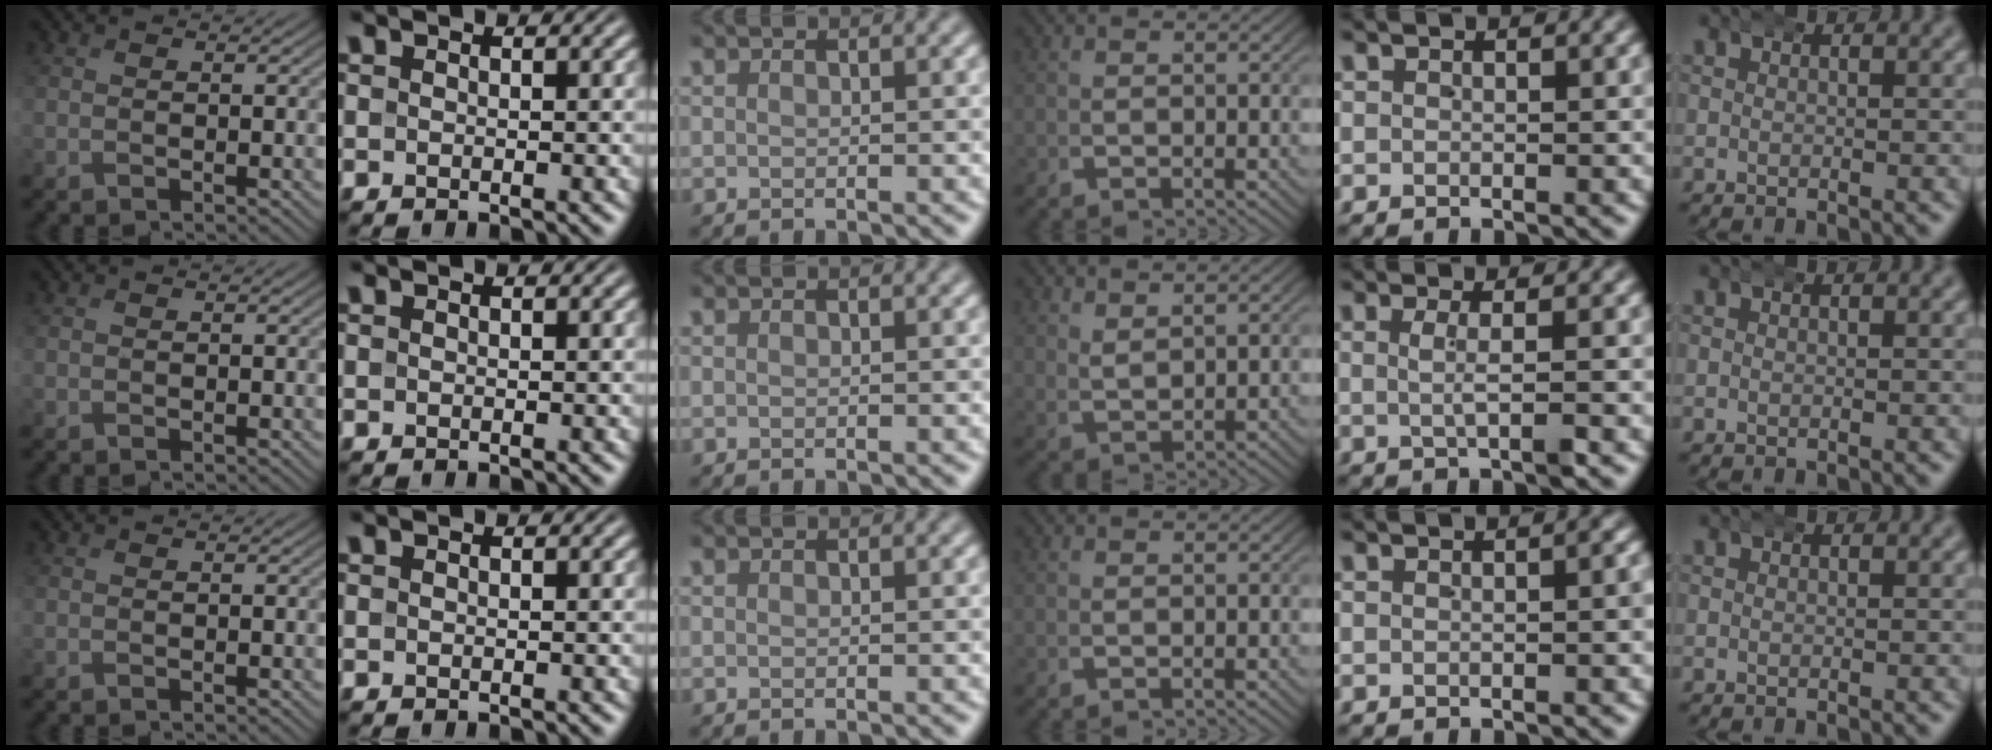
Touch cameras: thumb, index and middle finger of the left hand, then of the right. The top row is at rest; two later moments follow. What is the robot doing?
{"motion": "wrap", "object": "aluminum foil"}